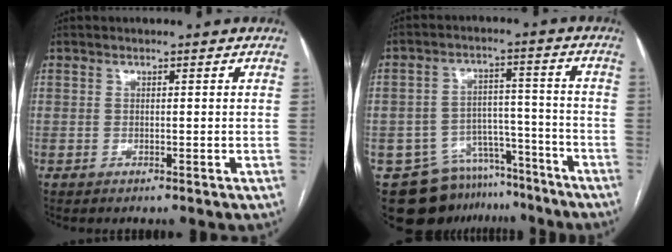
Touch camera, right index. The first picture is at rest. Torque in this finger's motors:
{"motor_torque": [-0.52, 0.04, -1.05, -0.21]}